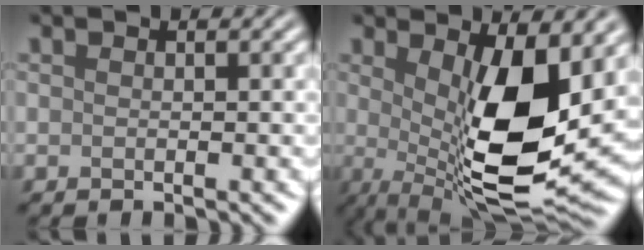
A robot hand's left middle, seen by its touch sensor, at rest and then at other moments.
{"total": 10.8, "force": [0.5, 3.5, 10.2], "torque": [-0.165, -0.024, 0.019]}